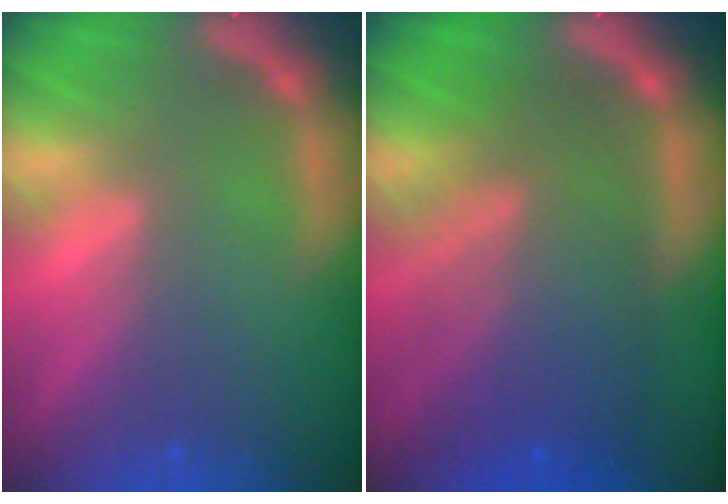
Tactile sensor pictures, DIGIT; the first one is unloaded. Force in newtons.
{"total": 9.0}